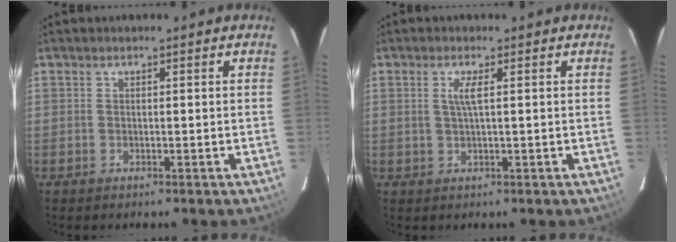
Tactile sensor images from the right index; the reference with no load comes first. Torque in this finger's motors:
{"motor_torque": [0.03, -0.01, 0.07, 0.04]}